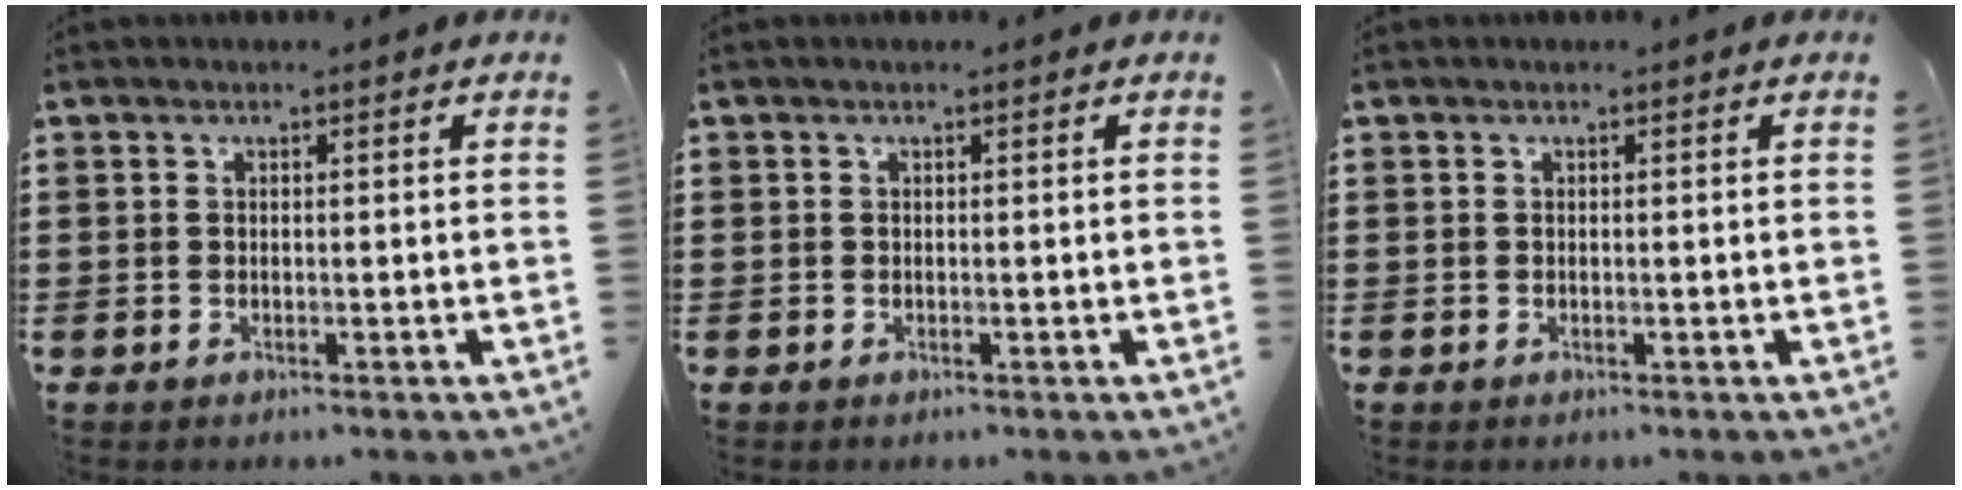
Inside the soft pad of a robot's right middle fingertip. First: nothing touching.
{"total": 0.0}
{"total": 0.0}